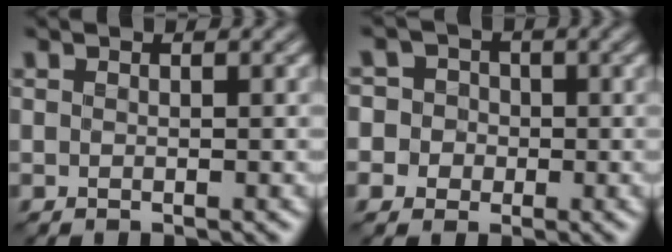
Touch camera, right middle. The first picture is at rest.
{"total": 5.8, "force": [-0.4, 5.6, 1.5], "torque": [-0.015, 0.032, -0.037]}